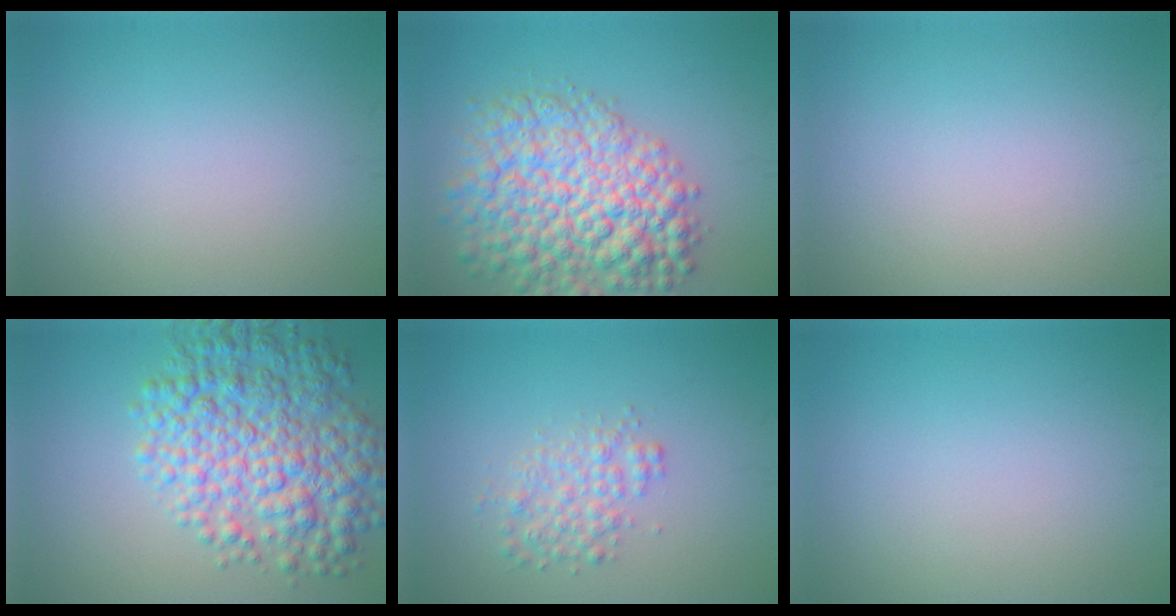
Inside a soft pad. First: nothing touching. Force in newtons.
{"total": 9.8, "press": 9.8, "slide": 0.4}
{"total": 0.0}
{"total": 8.9, "press": 8.9, "slide": 0.2}
{"total": 2.5, "press": 2.5, "slide": 0.1}
{"total": 0.0}